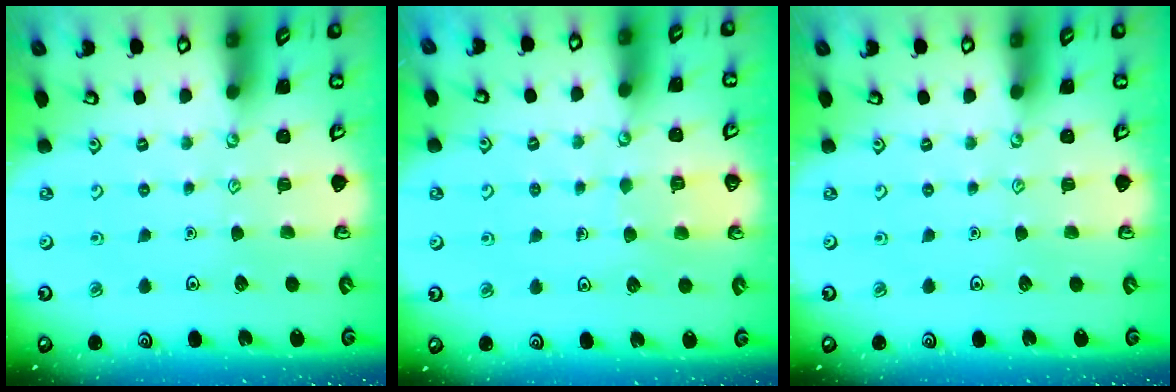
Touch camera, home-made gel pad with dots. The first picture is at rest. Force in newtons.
{"total": 5.3, "press": 5.3, "slide": 0.3}
{"total": 0.0}